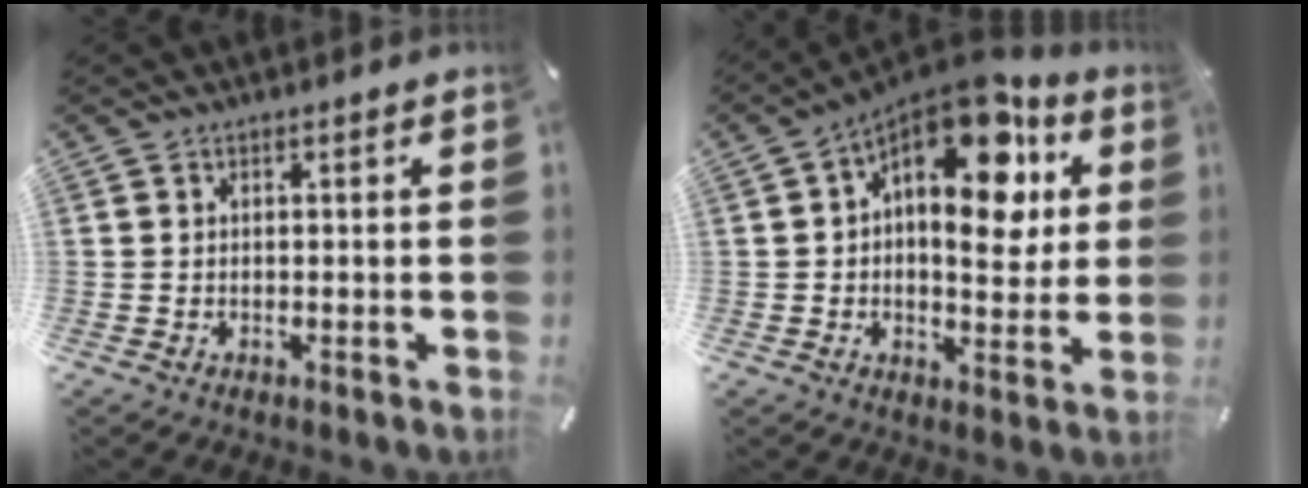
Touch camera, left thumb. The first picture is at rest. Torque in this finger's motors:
{"motor_torque": [1.88, 1.98, 1.44, 0.53, 0.24]}